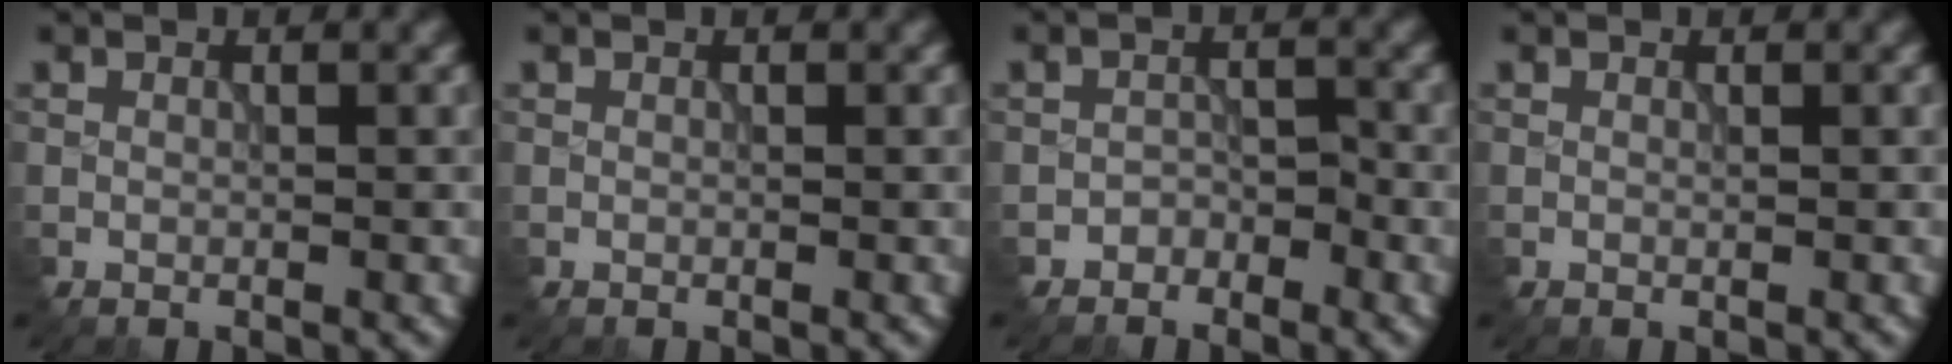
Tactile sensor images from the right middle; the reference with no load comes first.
{"total": 0.0}
{"total": 1.5, "force": [-1.2, 0.7, -0.3], "torque": [0.005, 0.008, -0.022]}
{"total": 0.0}